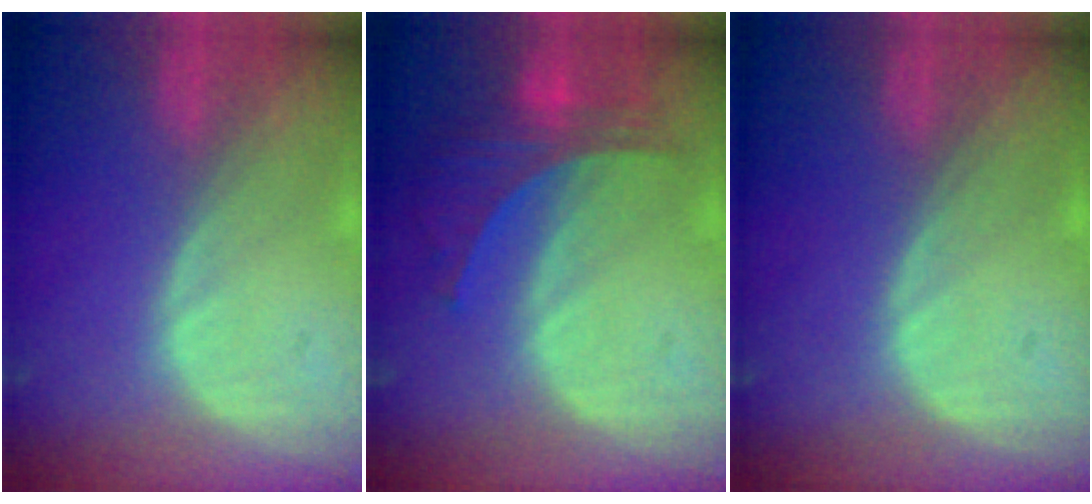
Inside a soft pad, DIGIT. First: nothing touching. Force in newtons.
{"total": 5.8, "press": 5.7, "slide": 0.5}
{"total": 0.0}